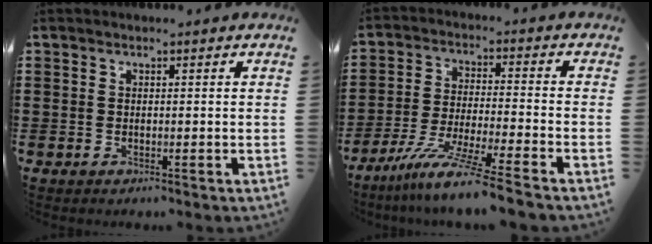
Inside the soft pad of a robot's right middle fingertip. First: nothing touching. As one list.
[{"total": 8.9, "force": [-7.4, -0.7, 5.0], "torque": [-0.099, -0.013, -0.146]}]